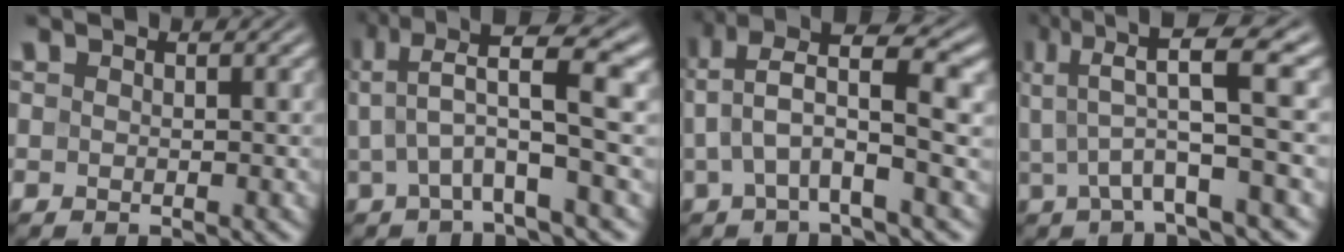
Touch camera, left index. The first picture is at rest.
{"total": 6.8, "force": [1.6, 1.2, 6.4], "torque": [-0.118, 0.015, 0.023]}
{"total": 5.9, "force": [1.1, 1.5, 5.6], "torque": [-0.109, 0.015, 0.011]}
{"total": 7.4, "force": [2.3, 1.3, 6.9], "torque": [-0.112, 0.016, 0.036]}